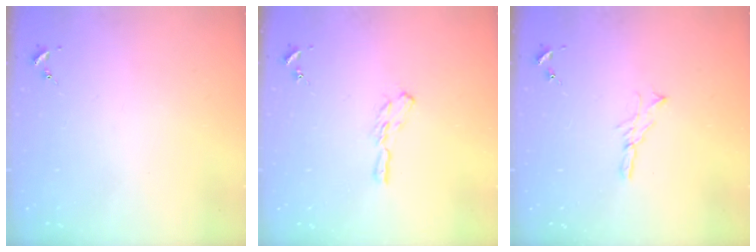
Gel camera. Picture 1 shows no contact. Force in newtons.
{"total": 5.8, "press": 5.8, "slide": 0.5}
{"total": 5.2, "press": 5.2, "slide": 0.3}